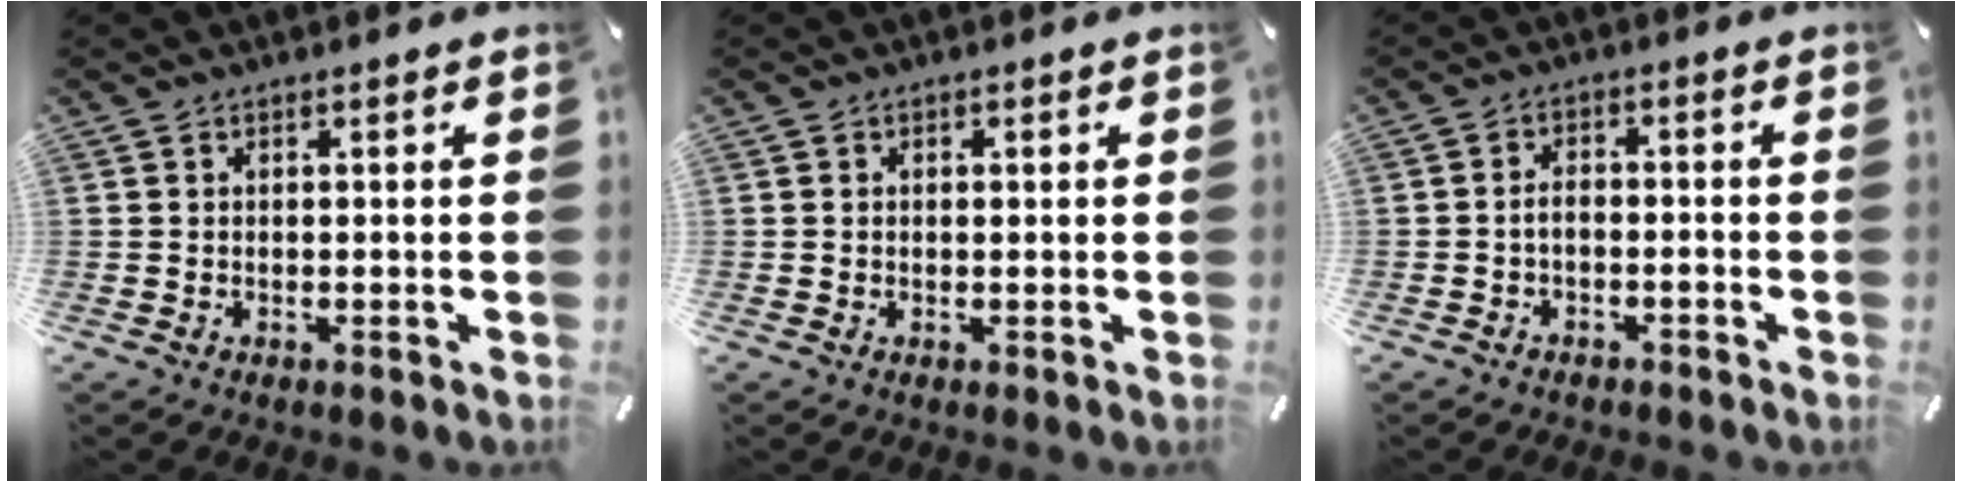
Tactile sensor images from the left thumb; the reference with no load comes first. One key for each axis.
{"total": 0.7, "fx": 0.0, "fy": 0.5, "fz": 0.5, "tx": -0.011, "ty": 0.001, "tz": 0.000}
{"total": 2.7, "fx": -1.7, "fy": 1.3, "fz": 1.6, "tx": -0.030, "ty": 0.010, "tz": -0.034}